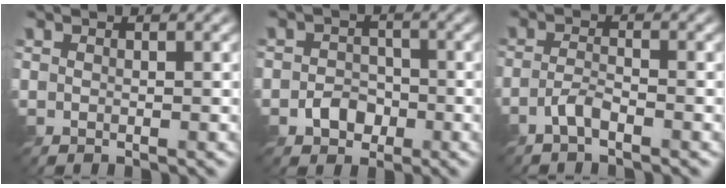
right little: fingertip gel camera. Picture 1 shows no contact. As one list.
[{"total": 2.5, "force": [-1.3, 1.9, 0.9], "torque": [-0.009, 0.000, -0.029]}, {"total": 1.9, "force": [-1.4, 0.3, 1.2], "torque": [-0.029, 0.005, -0.035]}]